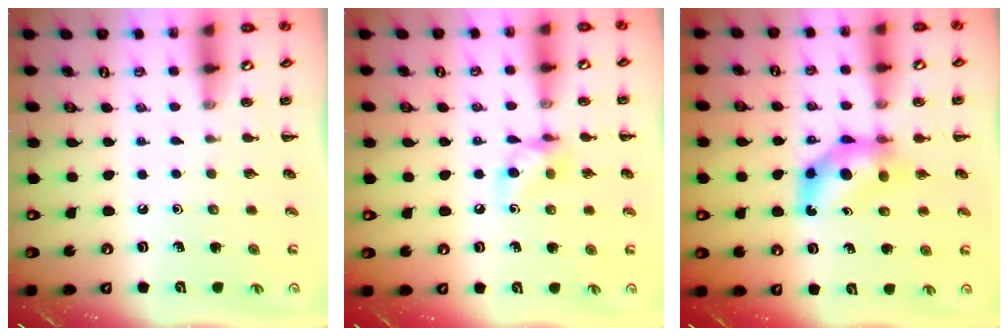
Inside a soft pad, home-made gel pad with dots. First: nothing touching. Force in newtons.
{"total": 7.9, "press": 7.8, "slide": 1.2}
{"total": 7.2, "press": 7.1, "slide": 0.8}